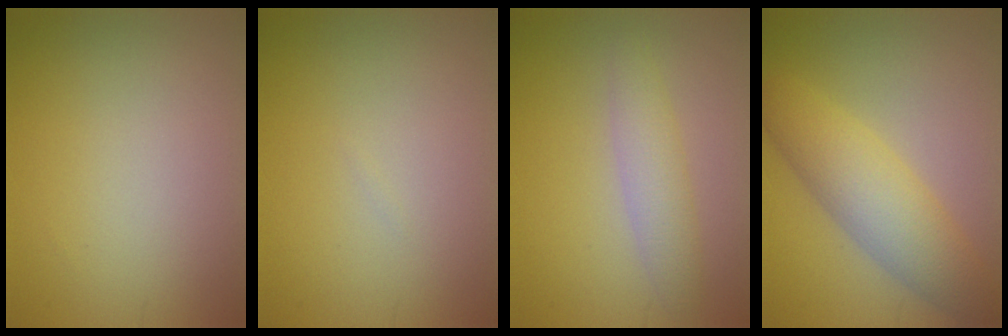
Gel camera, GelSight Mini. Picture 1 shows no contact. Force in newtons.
{"total": 0.0}
{"total": 2.8, "press": 2.8, "slide": 0.1}
{"total": 5.8, "press": 5.8, "slide": 0.2}